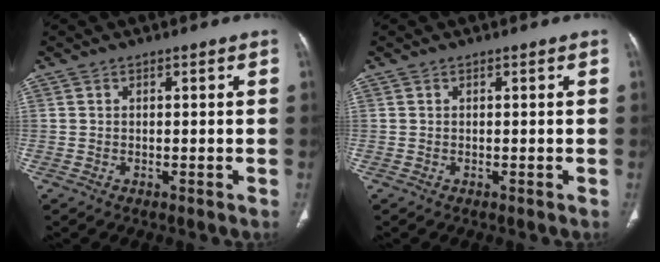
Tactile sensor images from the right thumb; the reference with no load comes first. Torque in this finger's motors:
{"motor_torque": [0.00, 0.00, 0.00, 0.00, 0.02]}